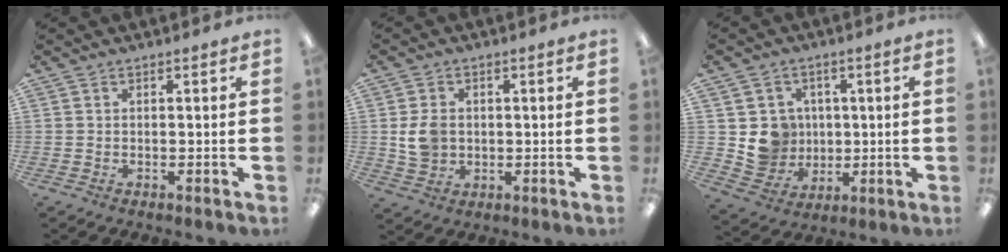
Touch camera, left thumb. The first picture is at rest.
{"total": 6.4, "force": [0.5, 5.2, 3.6], "torque": [-0.068, 0.002, 0.008]}
{"total": 8.7, "force": [1.4, 8.5, 1.4], "torque": [-0.025, -0.002, 0.042]}